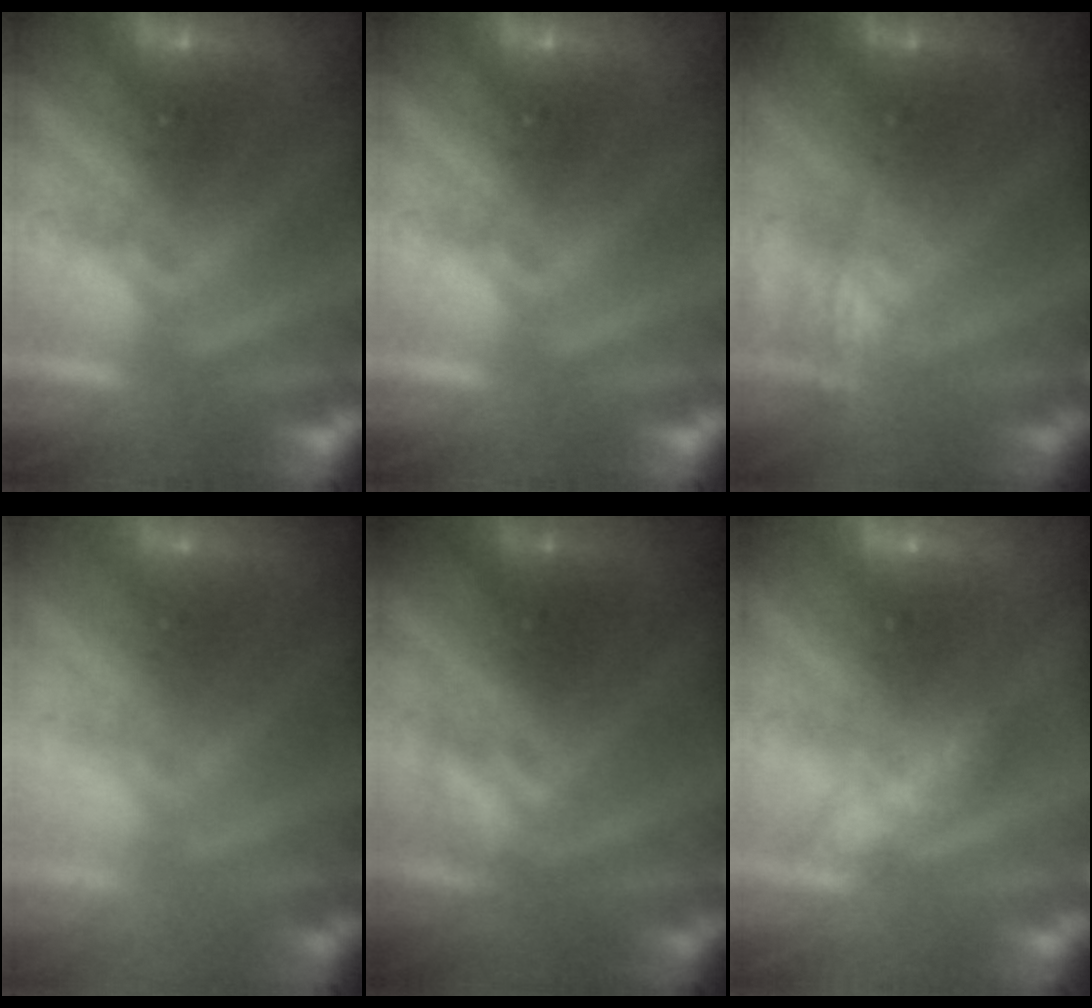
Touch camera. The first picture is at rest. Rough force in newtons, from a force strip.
{"total": 0.0}
{"total": 5.2}
{"total": 2.6}
{"total": 2.4}
{"total": 2.4}